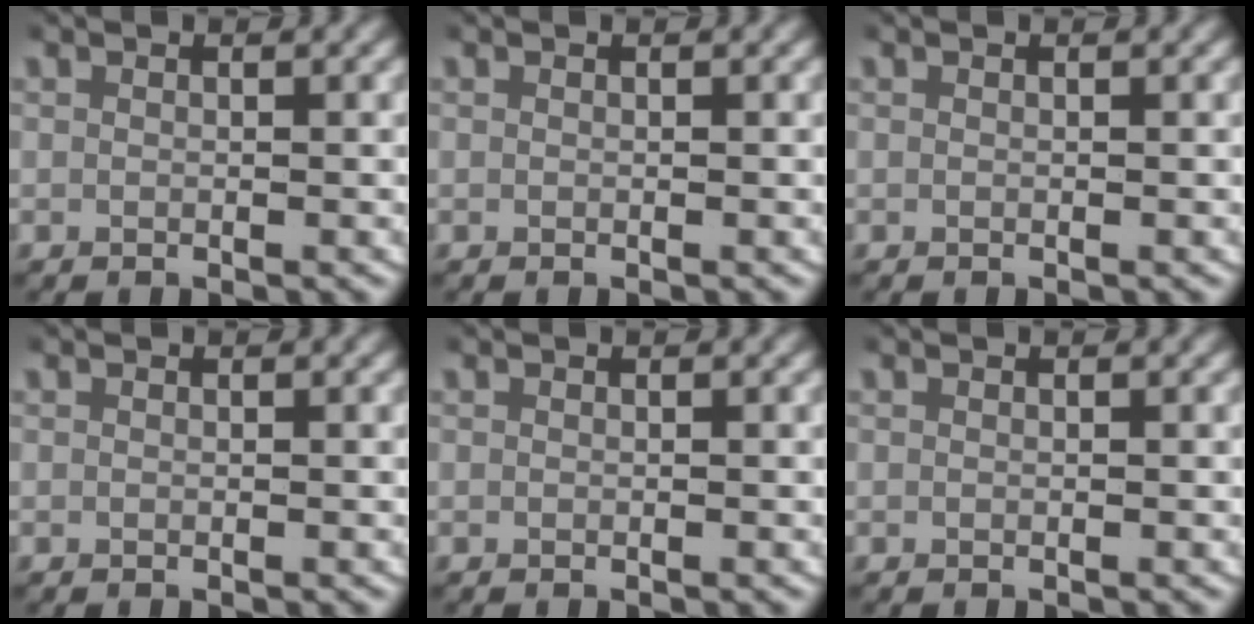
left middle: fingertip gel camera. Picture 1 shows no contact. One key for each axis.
{"total": 0.0}
{"total": 0.0}
{"total": 0.0}
{"total": 0.0}
{"total": 0.0}